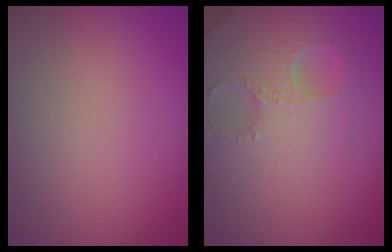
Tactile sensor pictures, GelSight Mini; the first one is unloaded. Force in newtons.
{"total": 6.9, "press": 5.2, "slide": 4.5}